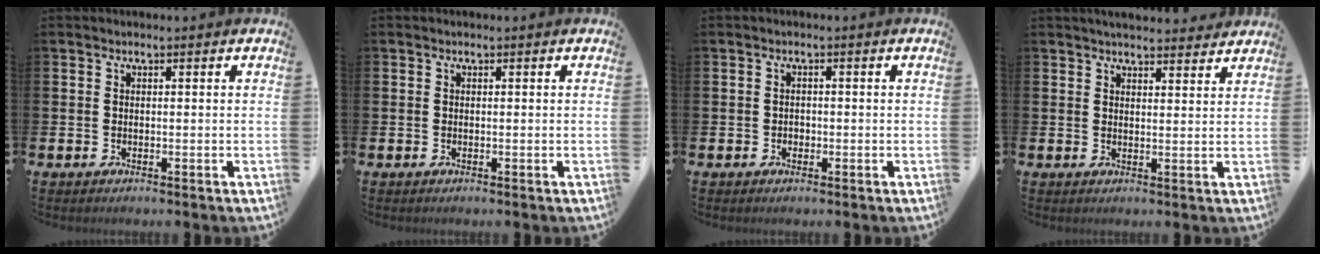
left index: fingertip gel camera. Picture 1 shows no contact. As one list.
[{"total": 0.0}, {"total": 0.9, "force": [-0.3, 0.9, 0.2], "torque": [-0.001, 0.003, -0.008]}, {"total": 3.7, "force": [3.7, 0.5, 0.3], "torque": [-0.001, -0.020, 0.065]}]